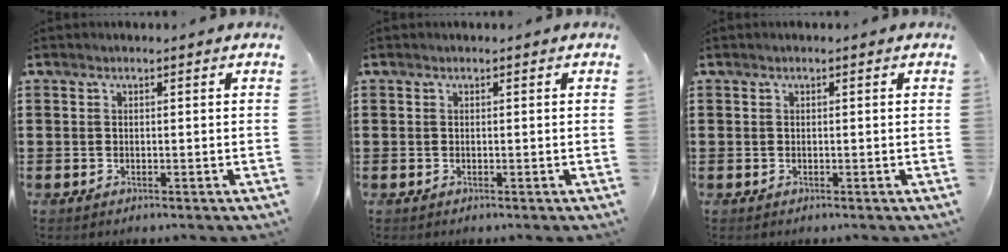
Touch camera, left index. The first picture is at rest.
{"total": 0.0}
{"total": 0.0}